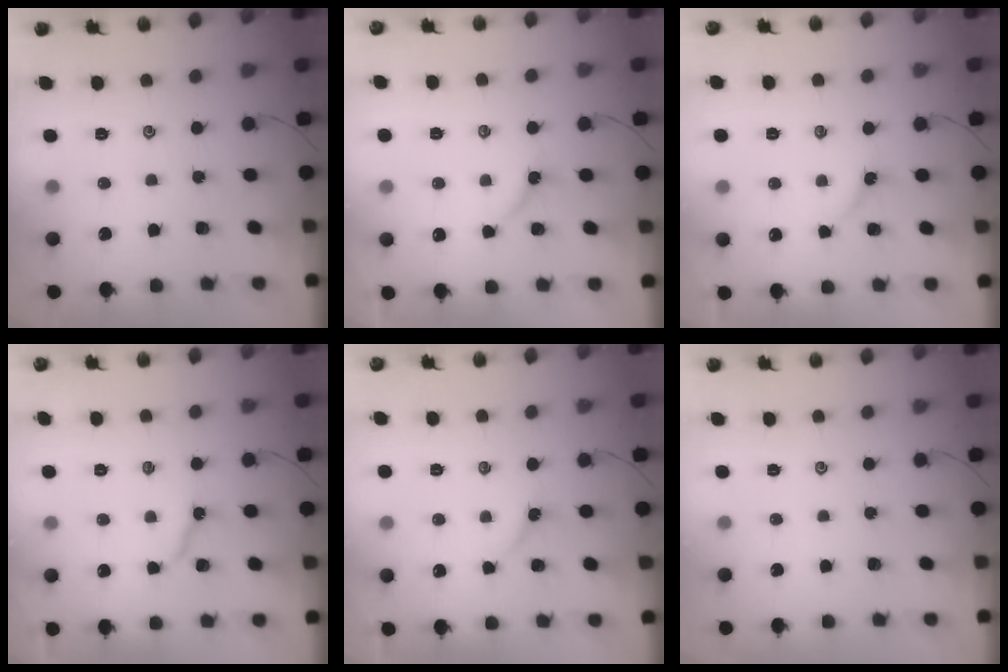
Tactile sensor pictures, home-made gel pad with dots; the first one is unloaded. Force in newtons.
{"total": 5.6, "press": 5.5, "slide": 0.8}
{"total": 2.7, "press": 2.7, "slide": 0.4}
{"total": 5.8, "press": 5.8, "slide": 0.3}
{"total": 2.7, "press": 2.7, "slide": 0.4}
{"total": 0.0}